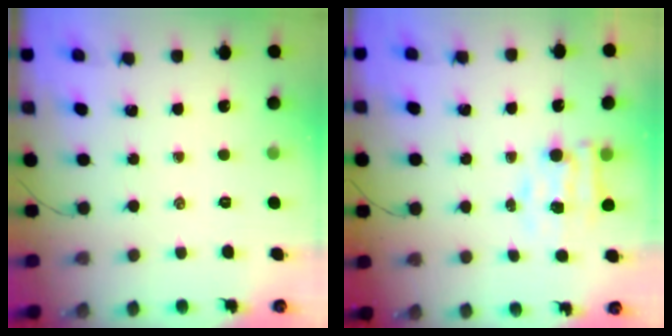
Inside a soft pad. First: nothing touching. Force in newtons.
{"total": 5.1, "press": 5.0, "slide": 0.9}